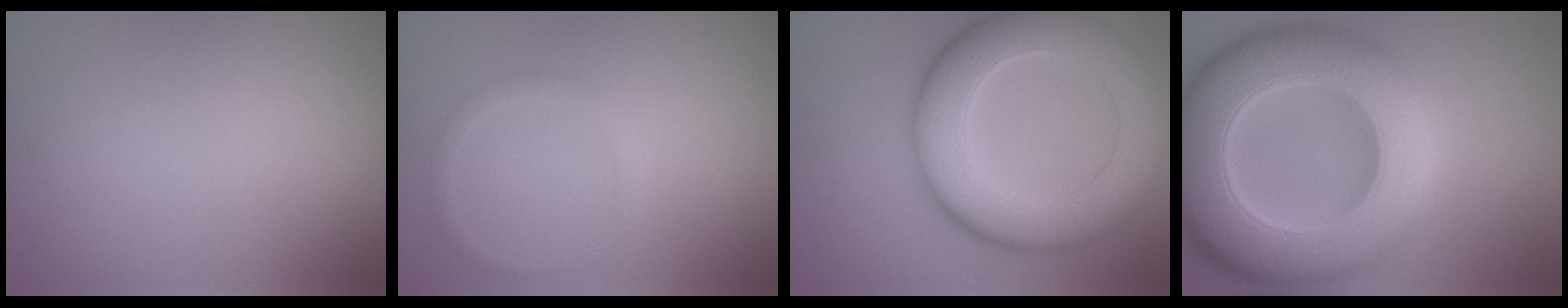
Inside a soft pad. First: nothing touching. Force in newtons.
{"total": 1.1, "press": 1.1, "slide": 0.1}
{"total": 10.2, "press": 10.2, "slide": 0.6}
{"total": 16.4, "press": 16.4, "slide": 0.6}